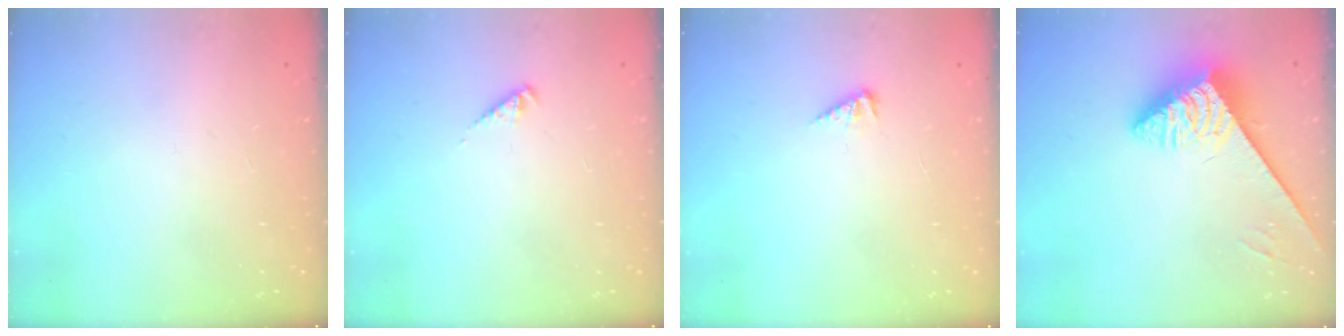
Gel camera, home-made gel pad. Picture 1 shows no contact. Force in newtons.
{"total": 1.8, "press": 1.7, "slide": 0.4}
{"total": 2.7, "press": 2.7, "slide": 0.5}
{"total": 3.8, "press": 3.8, "slide": 0.5}